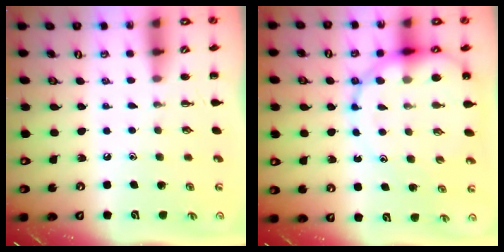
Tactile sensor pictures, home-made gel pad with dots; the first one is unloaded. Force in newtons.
{"total": 16.2, "press": 15.6, "slide": 4.3}